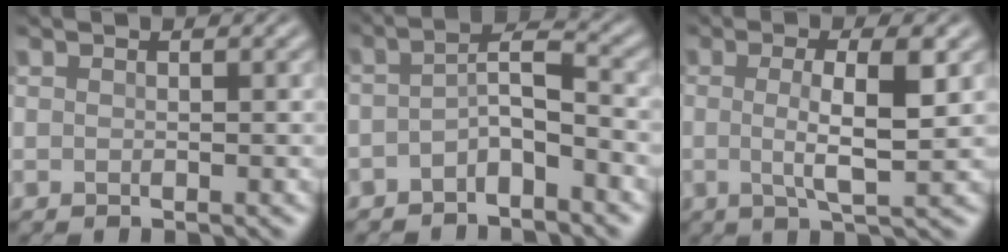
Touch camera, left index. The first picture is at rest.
{"total": 3.1, "force": [-1.9, 0.8, 2.3], "torque": [-0.045, 0.010, -0.044]}
{"total": 5.1, "force": [0.0, 1.1, 4.9], "torque": [-0.084, -0.001, -0.004]}